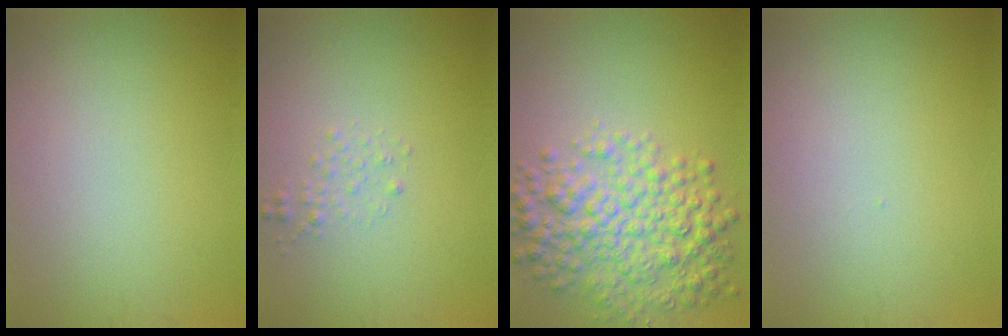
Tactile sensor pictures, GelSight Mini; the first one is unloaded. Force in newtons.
{"total": 1.0, "press": 1.0, "slide": 0.0}
{"total": 6.6, "press": 6.6, "slide": 0.1}
{"total": 0.0}